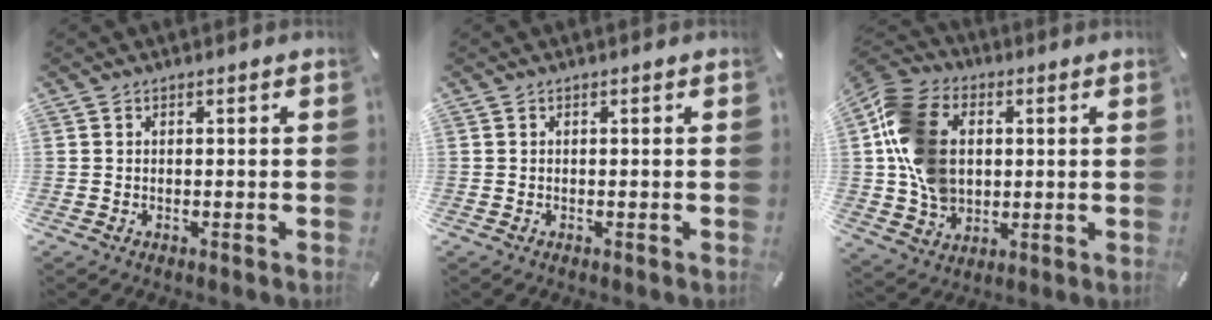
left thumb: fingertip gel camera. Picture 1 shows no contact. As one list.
[{"total": 0.0}, {"total": 15.7, "force": [1.5, 12.3, 9.8], "torque": [-0.219, 0.015, 0.030]}]